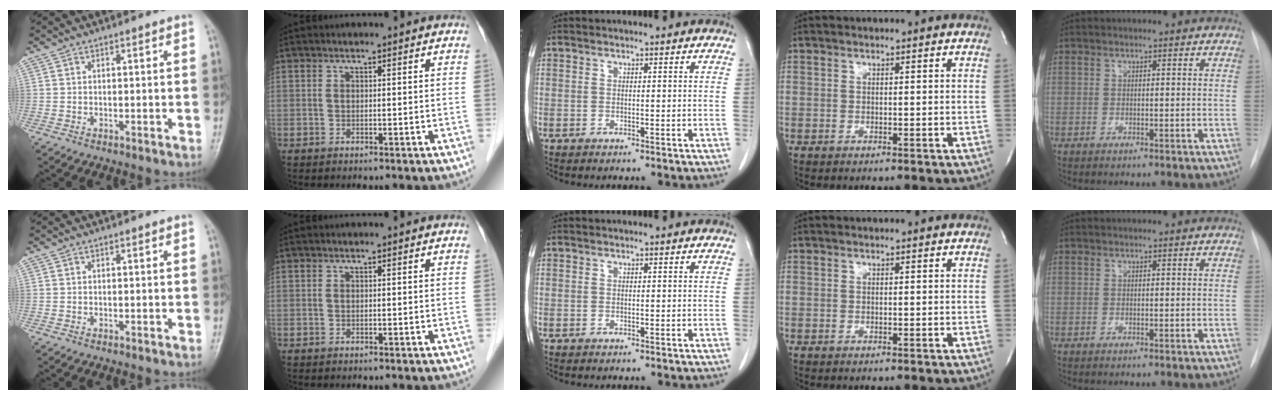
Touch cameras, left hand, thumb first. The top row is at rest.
{}